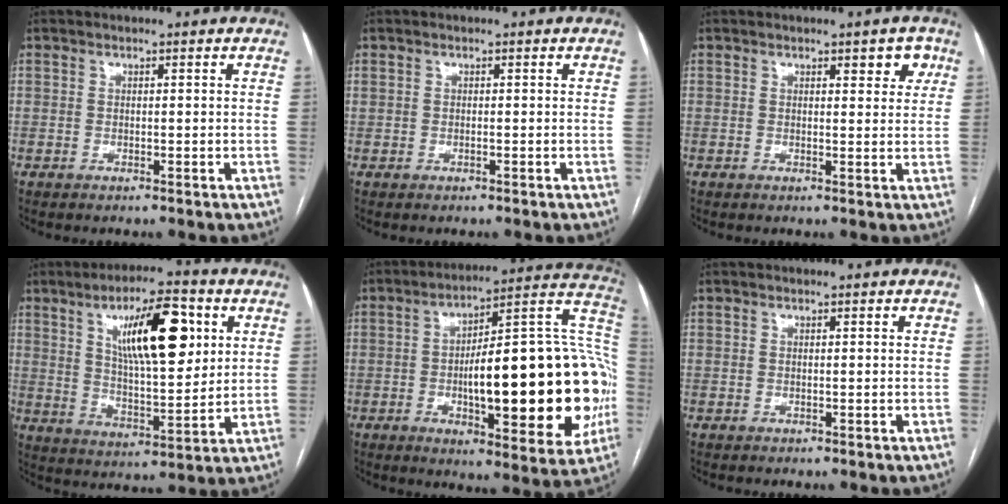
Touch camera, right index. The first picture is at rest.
{"total": 0.0}
{"total": 3.6, "force": [2.0, 1.3, 2.7], "torque": [-0.027, 0.001, 0.024]}
{"total": 15.0, "force": [5.6, 4.1, 13.3], "torque": [-0.220, 0.007, 0.094]}
{"total": 30.1, "force": [-3.5, 7.3, 29.0], "torque": [-0.335, 0.028, -0.043]}
{"total": 0.0}